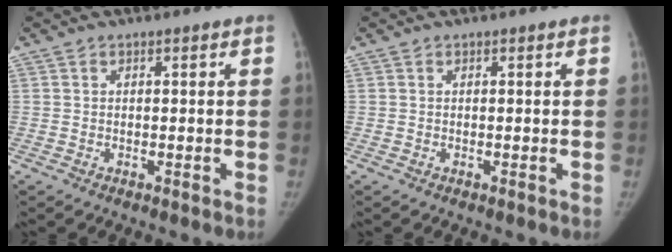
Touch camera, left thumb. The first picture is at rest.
{"total": 0.0}